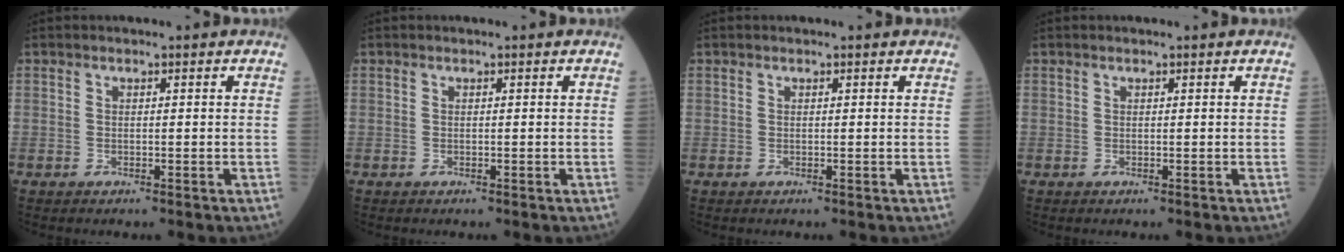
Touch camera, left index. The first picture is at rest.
{"total": 0.0}
{"total": 0.0}
{"total": 0.0}